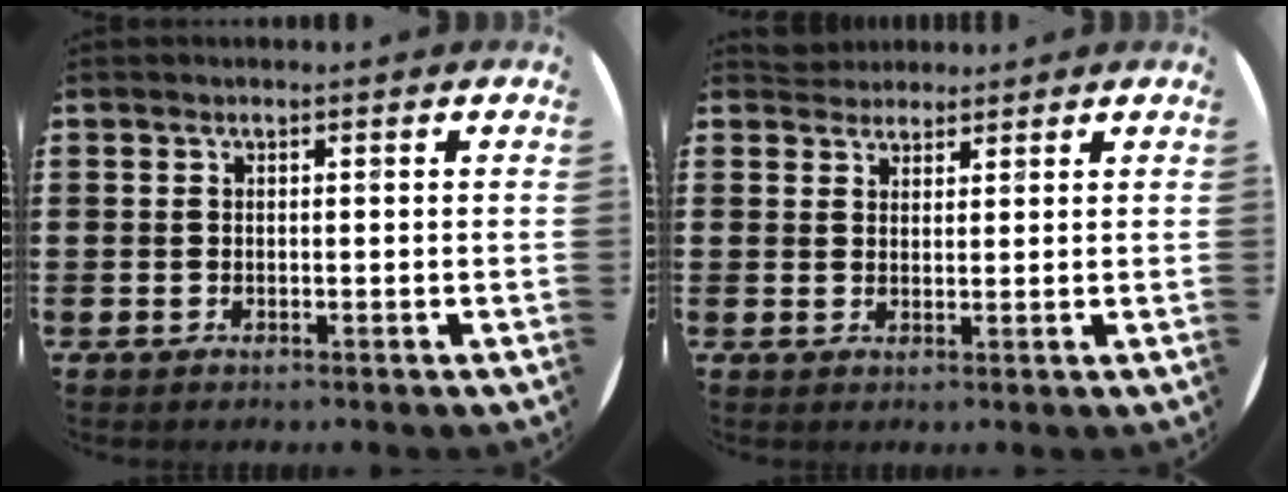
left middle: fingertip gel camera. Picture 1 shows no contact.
{"total": 2.3, "force": [2.2, 0.7, -0.3], "torque": [0.001, 0.003, 0.043]}